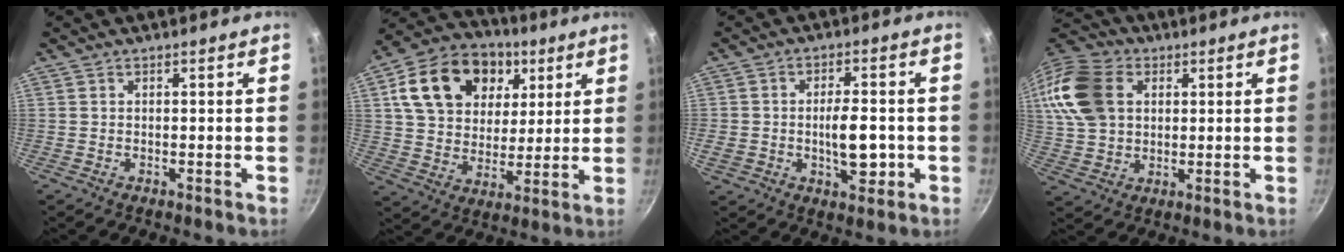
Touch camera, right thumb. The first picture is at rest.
{"total": 20.7, "force": [7.4, 15.2, 11.9], "torque": [-0.190, 0.003, 0.121]}
{"total": 9.1, "force": [-1.1, 4.7, 7.7], "torque": [-0.097, 0.010, -0.018]}
{"total": 17.0, "force": [4.3, 12.6, 10.5], "torque": [-0.204, 0.011, 0.076]}